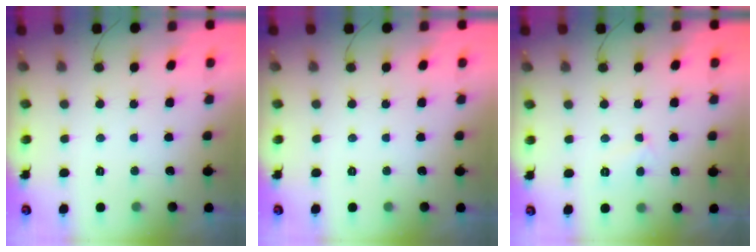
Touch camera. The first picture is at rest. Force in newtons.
{"total": 0.0}
{"total": 3.0, "press": 3.0, "slide": 0.3}